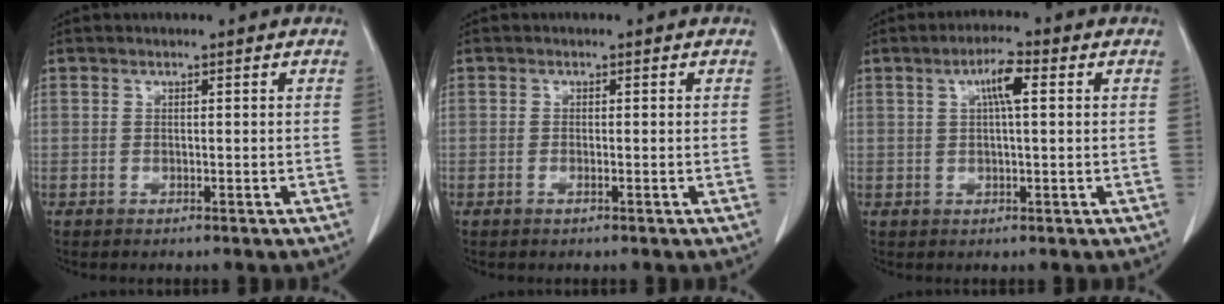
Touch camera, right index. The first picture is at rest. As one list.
[{"total": 0.6, "force": [-0.3, 0.0, 0.5], "torque": [-0.011, -0.001, -0.003]}, {"total": 4.4, "force": [1.3, 0.6, 4.1], "torque": [-0.076, 0.008, 0.023]}]